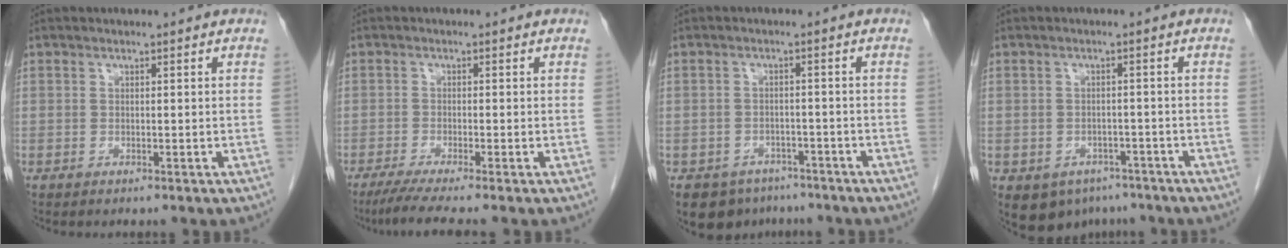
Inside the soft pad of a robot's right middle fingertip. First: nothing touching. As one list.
[{"total": 5.2, "force": [-4.0, -0.7, 3.3], "torque": [-0.054, -0.017, -0.071]}, {"total": 7.1, "force": [-5.4, 4.6, 1.1], "torque": [-0.011, 0.004, -0.072]}, {"total": 7.3, "force": [-4.7, 5.2, 2.0], "torque": [-0.029, 0.009, -0.058]}]